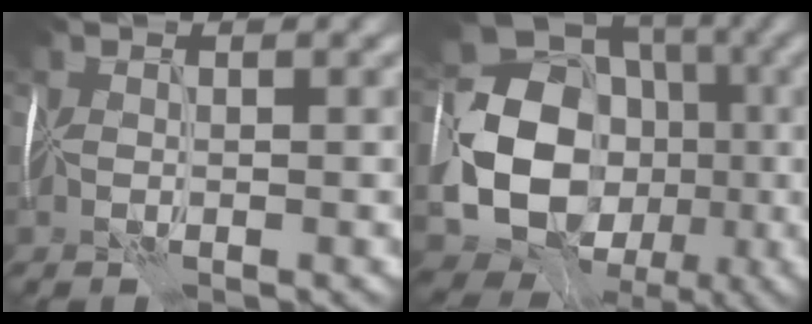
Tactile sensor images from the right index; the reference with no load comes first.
{"total": 15.1, "force": [-2.7, 12.5, 7.9], "torque": [-0.155, -0.020, -0.041]}